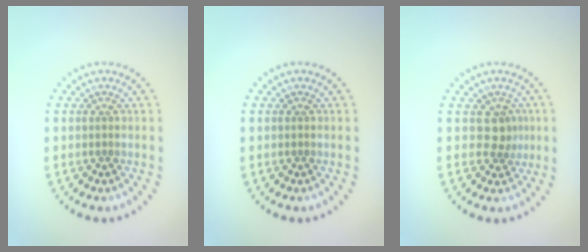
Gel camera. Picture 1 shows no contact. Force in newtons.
{"total": 0.0}
{"total": 2.0, "press": 1.5, "slide": 1.3}